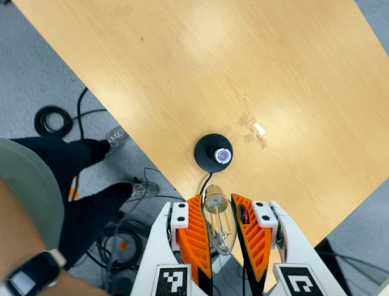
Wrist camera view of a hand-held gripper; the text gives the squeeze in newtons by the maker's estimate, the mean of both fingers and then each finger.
{"total": 22.2, "left": 23.8, "right": 20.6}